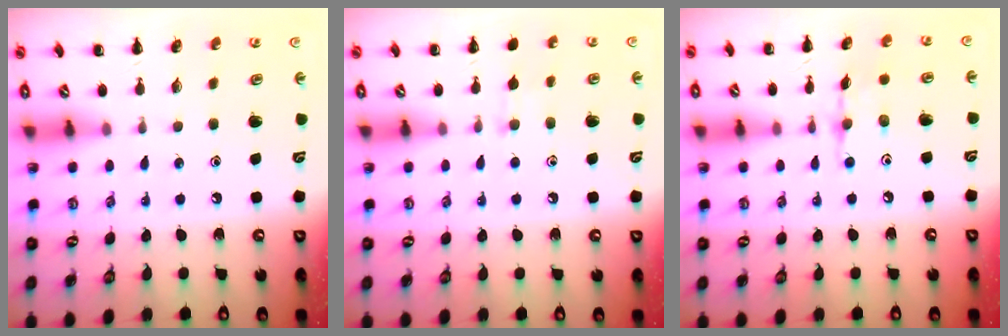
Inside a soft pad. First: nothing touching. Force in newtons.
{"total": 7.2, "press": 6.8, "slide": 2.3}
{"total": 6.9, "press": 6.8, "slide": 1.0}